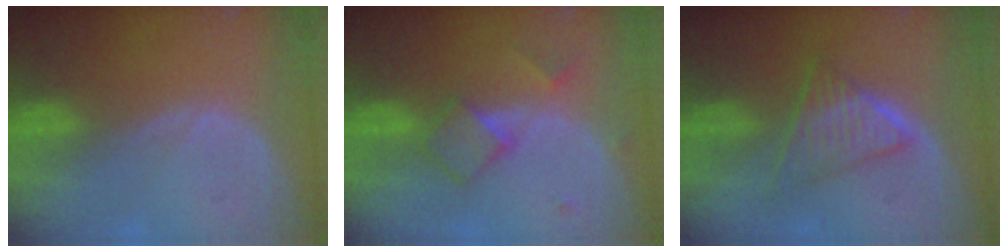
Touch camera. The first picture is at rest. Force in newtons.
{"total": 4.9, "press": 4.7, "slide": 1.3}
{"total": 6.1, "press": 5.7, "slide": 2.1}